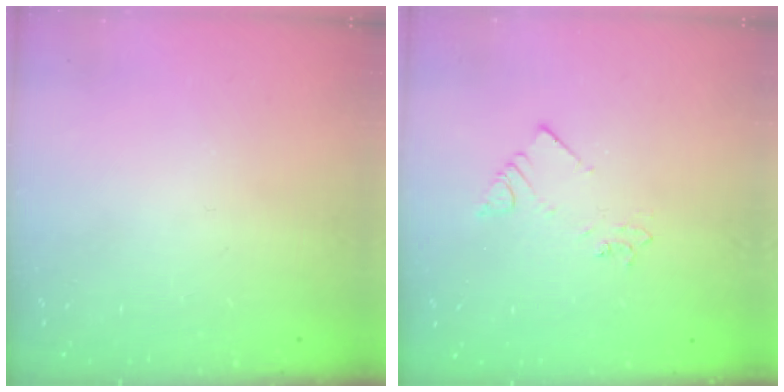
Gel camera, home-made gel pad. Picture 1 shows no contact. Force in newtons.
{"total": 2.1, "press": 2.1, "slide": 0.4}